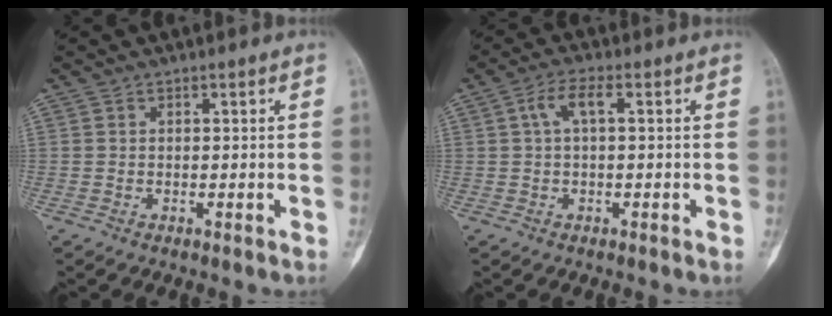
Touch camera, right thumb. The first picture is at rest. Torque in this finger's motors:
{"motor_torque": [0.38, 0.60, 0.21, -0.10, 0.00]}